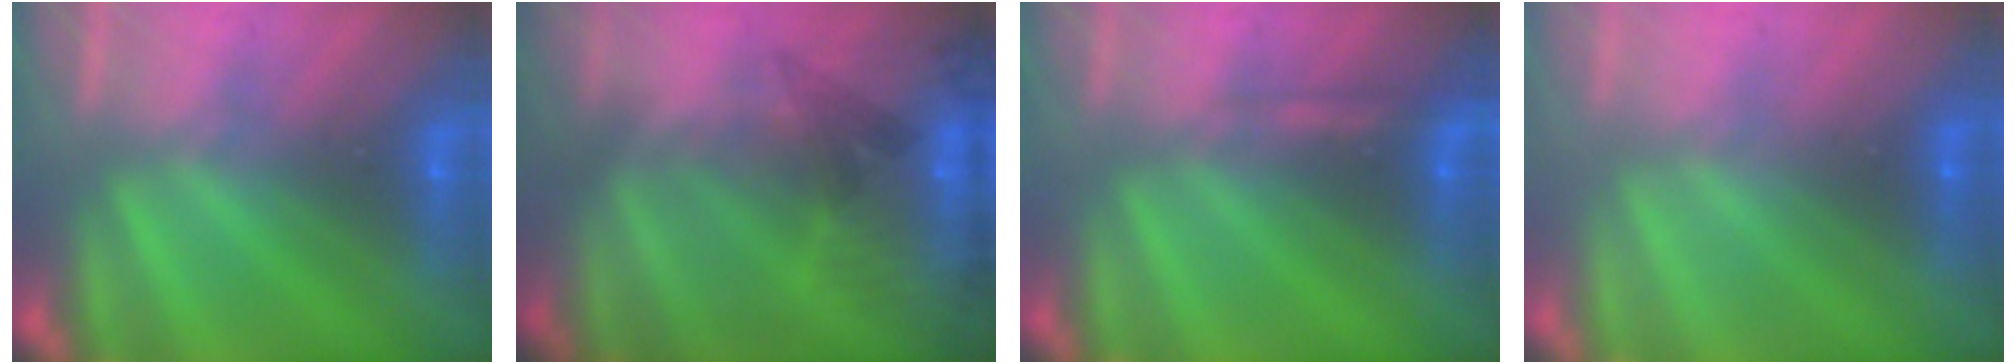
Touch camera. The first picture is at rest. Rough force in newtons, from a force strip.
{"total": 9.0}
{"total": 2.2}
{"total": 3.1}